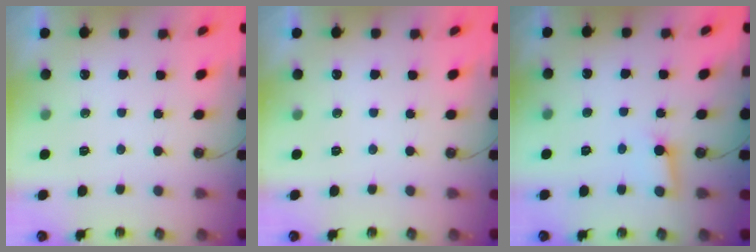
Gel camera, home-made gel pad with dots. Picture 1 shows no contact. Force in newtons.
{"total": 0.0}
{"total": 3.0, "press": 3.0, "slide": 0.4}